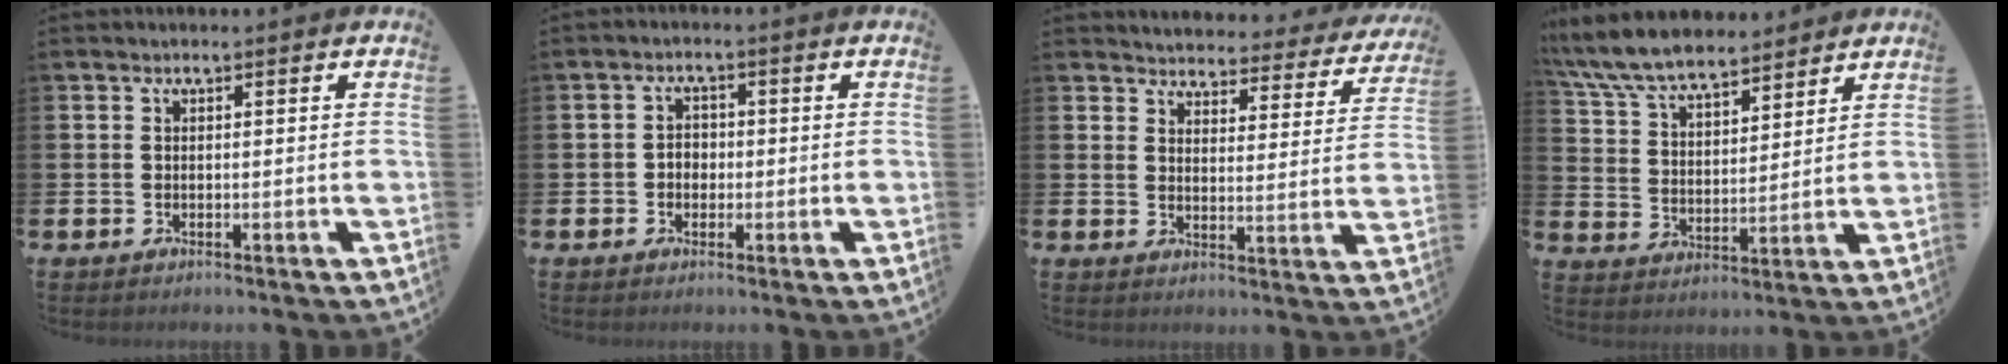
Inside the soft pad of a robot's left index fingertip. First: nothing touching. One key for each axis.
{"total": 2.1, "fx": -0.5, "fy": 1.8, "fz": 1.0, "tx": -0.012, "ty": 0.003, "tz": -0.015}
{"total": 3.5, "fx": 3.4, "fy": 0.8, "fz": 0.0, "tx": -0.016, "ty": -0.034, "tz": 0.052}
{"total": 8.4, "fx": 7.8, "fy": 2.0, "fz": 2.4, "tx": -0.085, "ty": -0.034, "tz": 0.144}